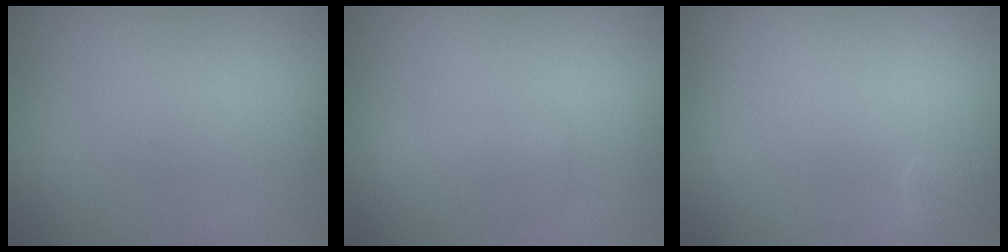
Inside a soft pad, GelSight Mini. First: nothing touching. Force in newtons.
{"total": 1.7, "press": 1.7, "slide": 0.2}
{"total": 0.7, "press": 0.7, "slide": 0.1}